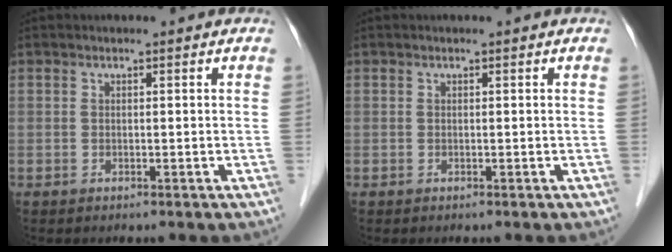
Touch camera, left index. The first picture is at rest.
{"total": 0.0}